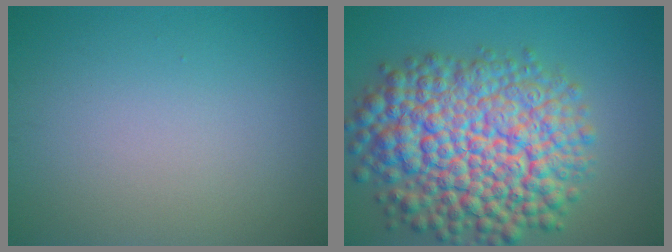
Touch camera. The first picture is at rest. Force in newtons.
{"total": 13.4, "press": 13.4, "slide": 0.5}